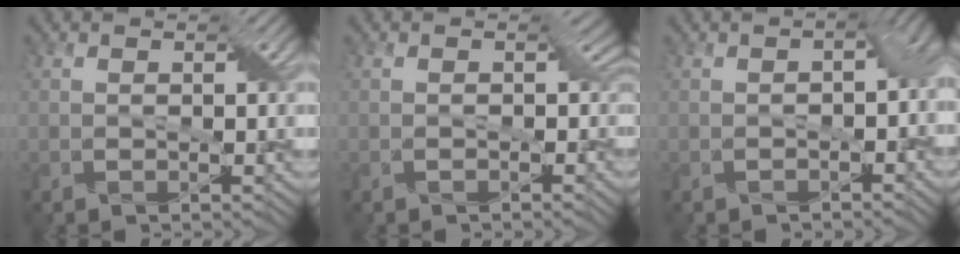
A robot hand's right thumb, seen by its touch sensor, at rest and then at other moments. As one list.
[{"total": 2.1, "force": [-0.6, 1.8, 0.9], "torque": [0.002, -0.001, -0.013]}, {"total": 6.1, "force": [-1.6, 3.9, 4.4], "torque": [-0.023, -0.015, -0.020]}]